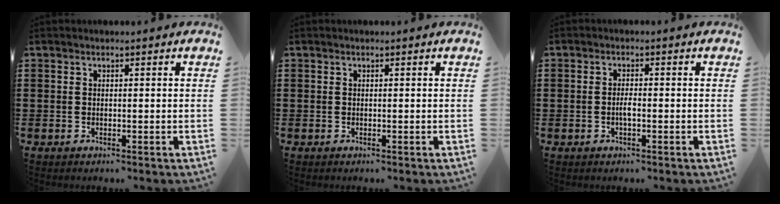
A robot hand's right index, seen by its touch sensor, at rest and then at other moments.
{"total": 0.0}
{"total": 1.7, "force": [-0.5, 0.6, 1.5], "torque": [-0.029, 0.001, -0.009]}